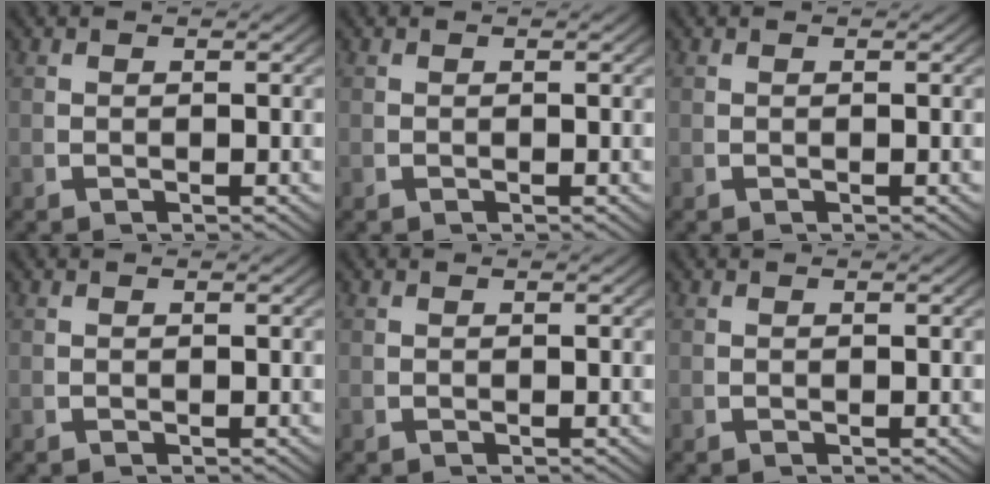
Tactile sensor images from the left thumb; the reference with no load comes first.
{"total": 0.0}
{"total": 0.0}
{"total": 0.0}
{"total": 0.0}
{"total": 0.0}